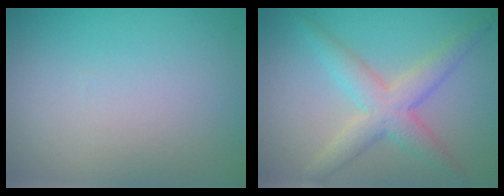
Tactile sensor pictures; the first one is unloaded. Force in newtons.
{"total": 4.2, "press": 4.2, "slide": 0.0}